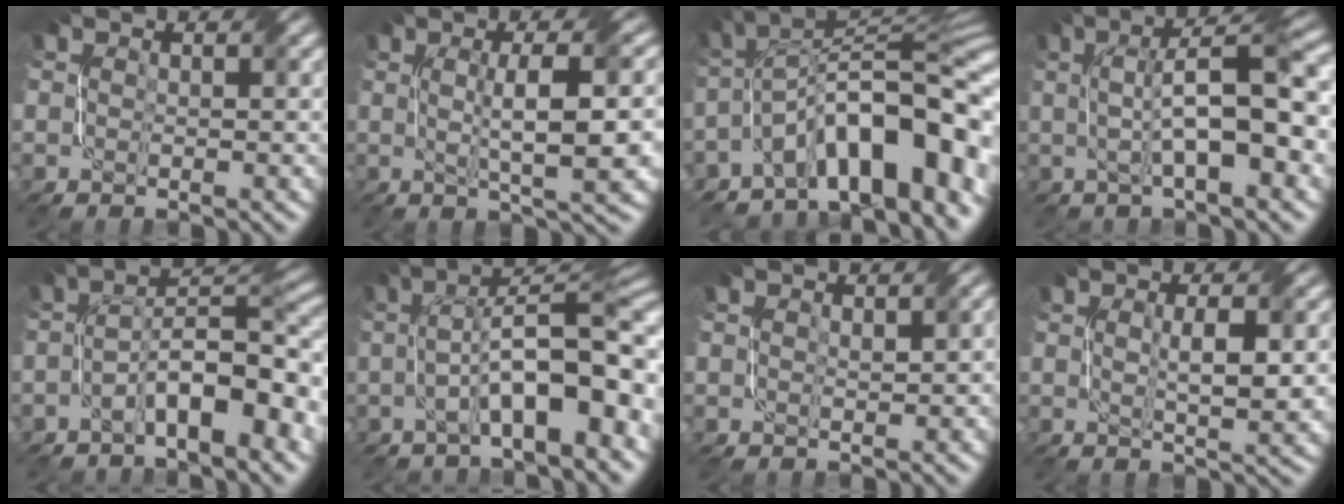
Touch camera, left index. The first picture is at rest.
{"total": 7.7, "force": [0.2, 1.8, 7.5], "torque": [-0.101, 0.008, 0.005]}
{"total": 13.0, "force": [-5.6, 4.8, 10.7], "torque": [-0.146, 0.022, -0.086]}
{"total": 8.3, "force": [0.5, 2.1, 8.0], "torque": [-0.119, 0.012, 0.007]}
{"total": 8.0, "force": [-3.2, 2.4, 6.9], "torque": [-0.105, 0.020, -0.059]}
{"total": 10.5, "force": [-1.8, 3.4, 9.7], "torque": [-0.145, 0.015, -0.029]}
{"total": 0.7, "force": [0.3, 0.2, 0.6], "torque": [-0.007, 0.001, 0.011]}
{"total": 3.9, "force": [0.3, 0.8, 3.8], "torque": [-0.065, -0.001, 0.011]}